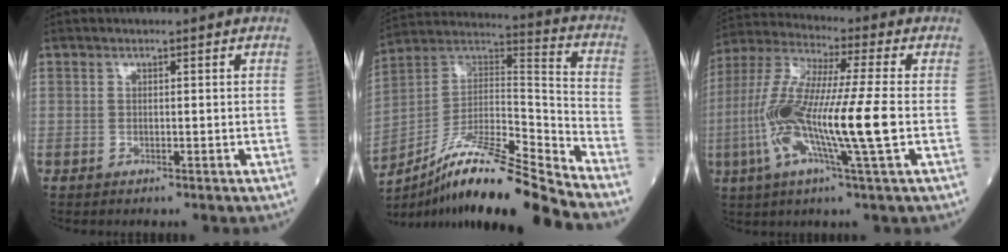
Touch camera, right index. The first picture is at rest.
{"total": 19.8, "force": [-15.8, 0.1, 11.9], "torque": [-0.230, 0.010, -0.285]}
{"total": 16.6, "force": [-3.0, 0.2, 16.3], "torque": [-0.334, -0.009, -0.069]}